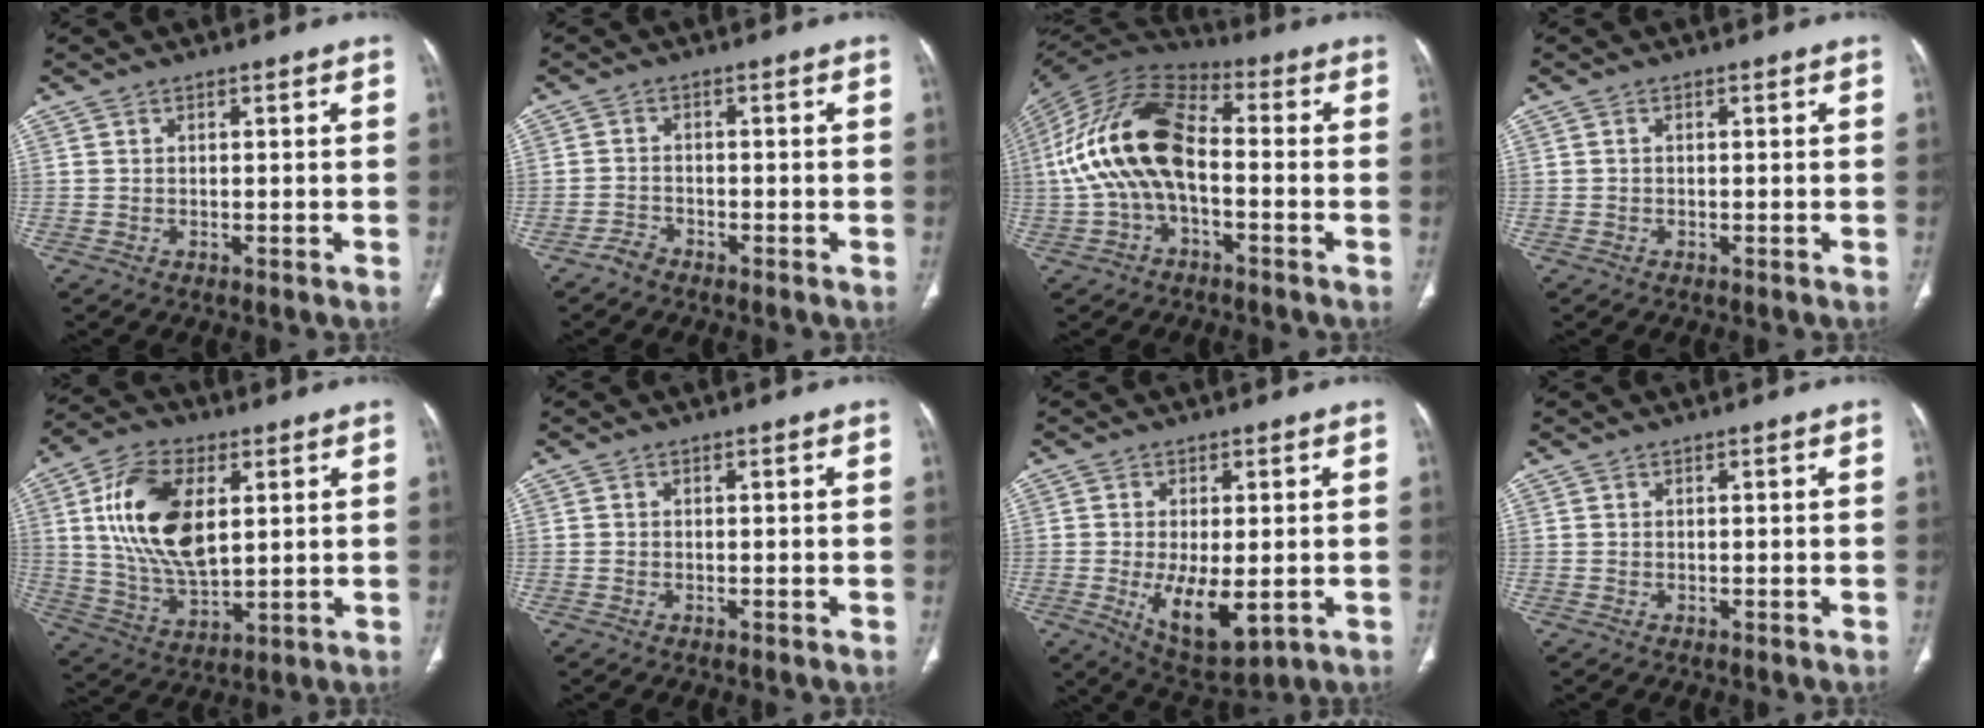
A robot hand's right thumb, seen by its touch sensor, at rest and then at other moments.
{"total": 2.0, "force": [-1.8, 0.8, 0.2], "torque": [-0.008, 0.008, -0.035]}
{"total": 17.6, "force": [-1.4, 9.6, 14.7], "torque": [-0.286, 0.040, -0.034]}
{"total": 0.0}
{"total": 17.5, "force": [4.2, 9.6, 14.1], "torque": [-0.255, -0.011, 0.083]}
{"total": 0.0}
{"total": 10.0, "force": [-2.0, 4.4, 8.8], "torque": [-0.140, -0.023, -0.018]}
{"total": 0.0}